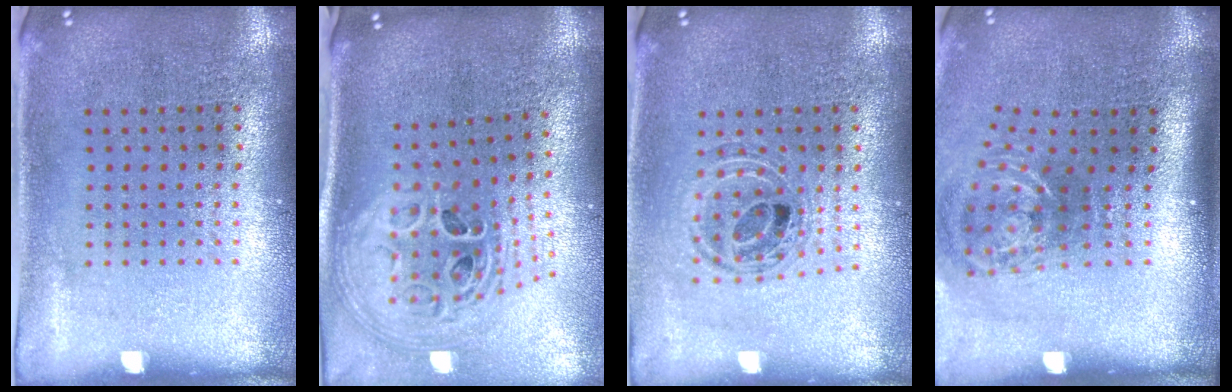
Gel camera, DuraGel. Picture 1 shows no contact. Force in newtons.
{"total": 3.0, "press": 2.1, "slide": 2.1}
{"total": 0.5, "press": 0.5, "slide": 0.2}
{"total": 2.0, "press": 1.2, "slide": 1.6}